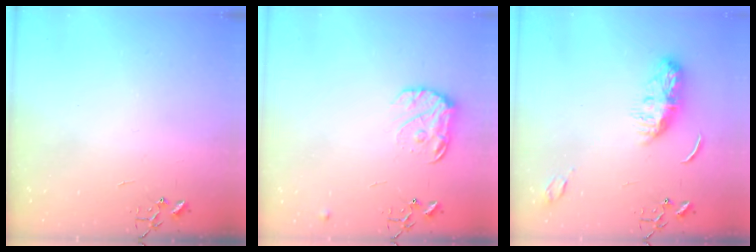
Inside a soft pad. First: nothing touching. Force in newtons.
{"total": 11.5, "press": 11.5, "slide": 0.6}
{"total": 9.4, "press": 9.4, "slide": 0.4}